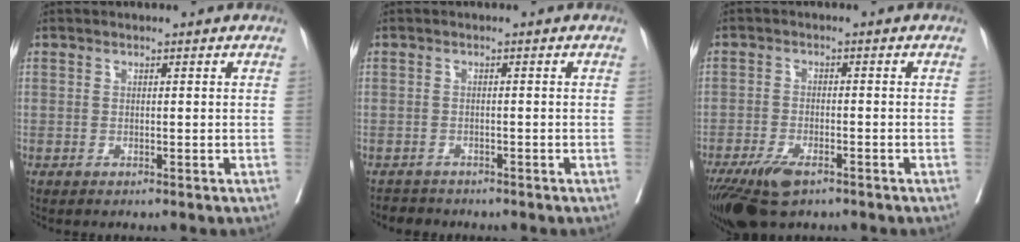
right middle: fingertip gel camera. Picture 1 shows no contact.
{"total": 2.6, "force": [-2.4, 0.9, -0.3], "torque": [-0.006, -0.007, -0.043]}
{"total": 7.5, "force": [-5.1, 2.7, 4.8], "torque": [-0.089, -0.013, -0.089]}